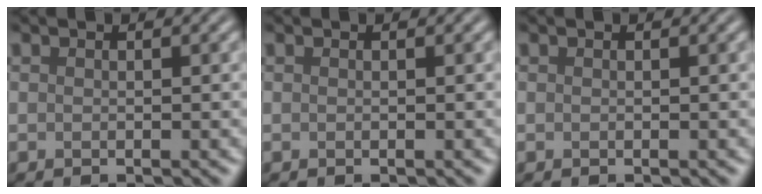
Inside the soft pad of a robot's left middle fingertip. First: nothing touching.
{"total": 0.0}
{"total": 0.0}